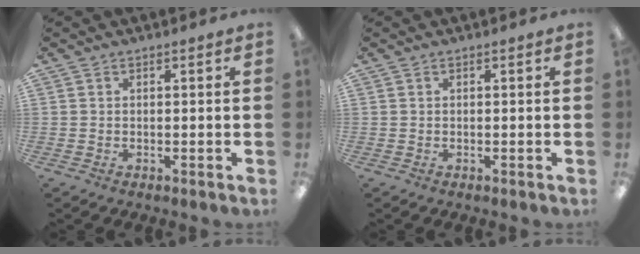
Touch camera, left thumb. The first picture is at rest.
{"total": 0.0}